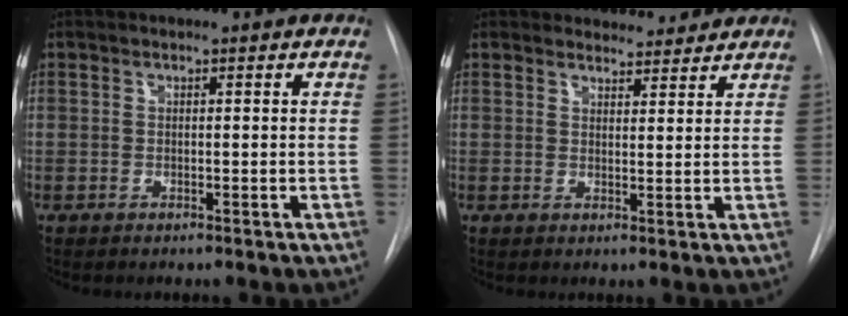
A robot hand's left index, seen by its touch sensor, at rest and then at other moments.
{"total": 4.1, "force": [3.8, 1.4, 0.0], "torque": [0.004, 0.000, 0.044]}